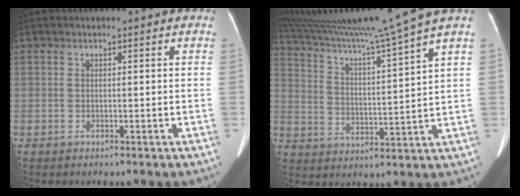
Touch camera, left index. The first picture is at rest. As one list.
[{"total": 16.8, "force": [14.6, -3.6, 7.5], "torque": [-0.136, -0.041, 0.231]}]